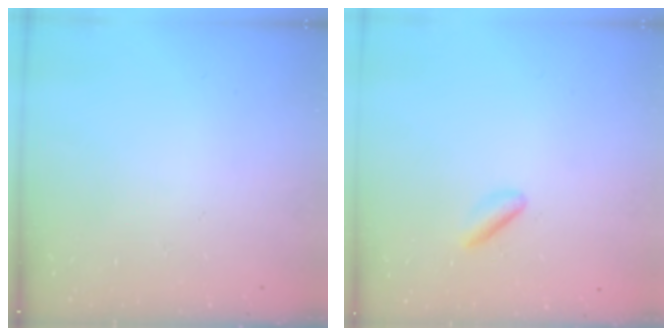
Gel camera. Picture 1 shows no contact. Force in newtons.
{"total": 3.0, "press": 2.8, "slide": 1.0}